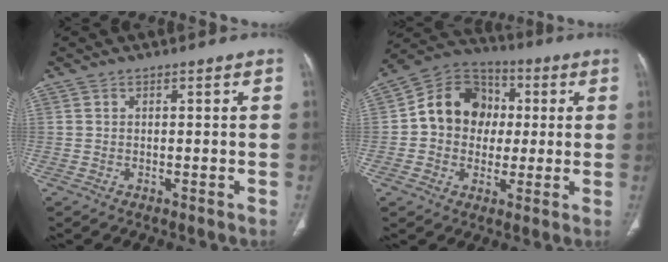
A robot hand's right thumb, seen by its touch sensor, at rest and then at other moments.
{"total": 13.9, "force": [1.0, 11.8, 7.2], "torque": [-0.079, 0.025, 0.006]}